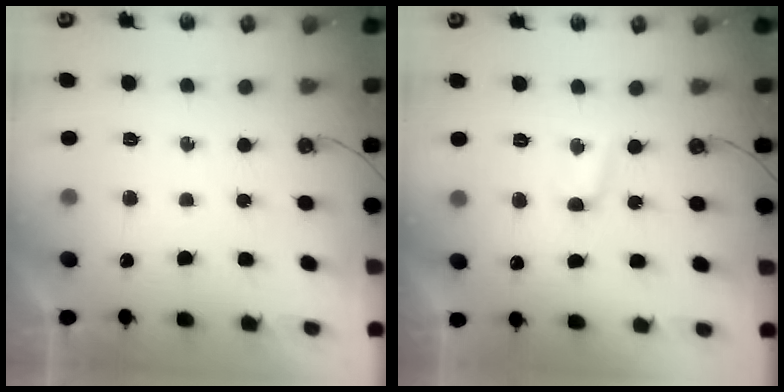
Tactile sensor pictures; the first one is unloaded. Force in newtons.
{"total": 2.4, "press": 2.3, "slide": 0.4}